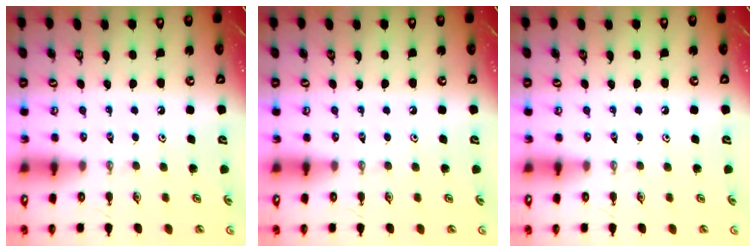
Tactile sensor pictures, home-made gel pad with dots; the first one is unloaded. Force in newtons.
{"total": 0.0}
{"total": 0.0}